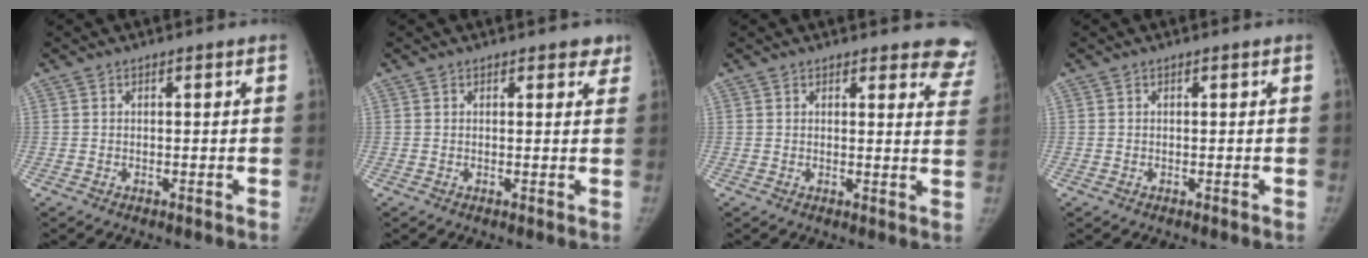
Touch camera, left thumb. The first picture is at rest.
{"total": 2.3, "force": [1.6, 1.2, 1.1], "torque": [0.016, -0.005, 0.014]}
{"total": 8.5, "force": [7.8, 3.0, 1.9], "torque": [0.033, -0.043, 0.052]}
{"total": 0.0}